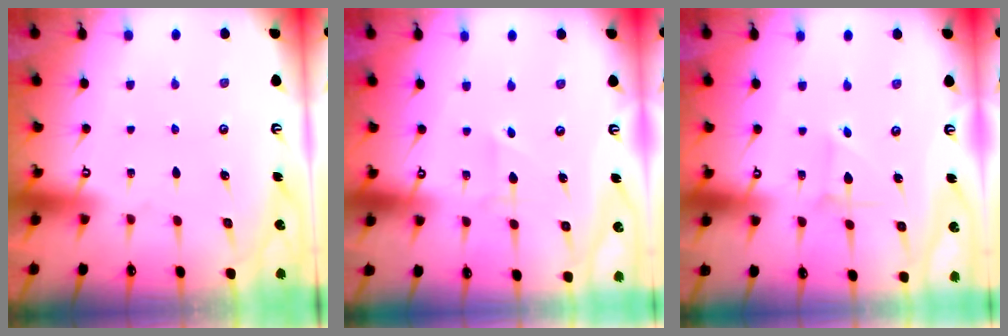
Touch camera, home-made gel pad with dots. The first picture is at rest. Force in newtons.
{"total": 2.3, "press": 2.3, "slide": 0.2}
{"total": 2.0, "press": 2.0, "slide": 0.3}